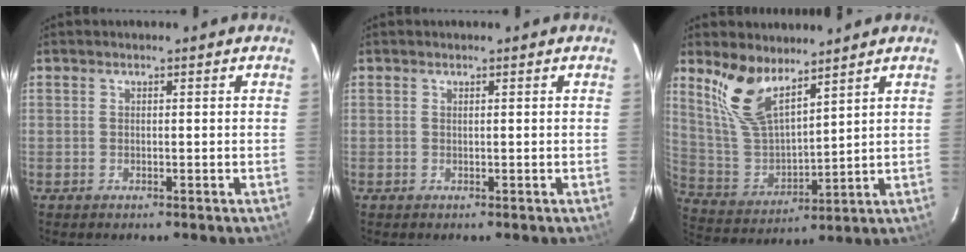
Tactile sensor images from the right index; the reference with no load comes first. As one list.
[{"total": 0.0}, {"total": 11.9, "force": [8.3, 4.6, 7.2], "torque": [-0.151, 0.001, 0.182]}]